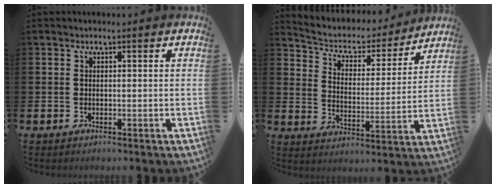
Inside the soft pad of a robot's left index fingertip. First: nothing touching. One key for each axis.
{"total": 5.0, "fx": 4.4, "fy": 2.1, "fz": 1.0, "tx": -0.048, "ty": -0.036, "tz": 0.067}